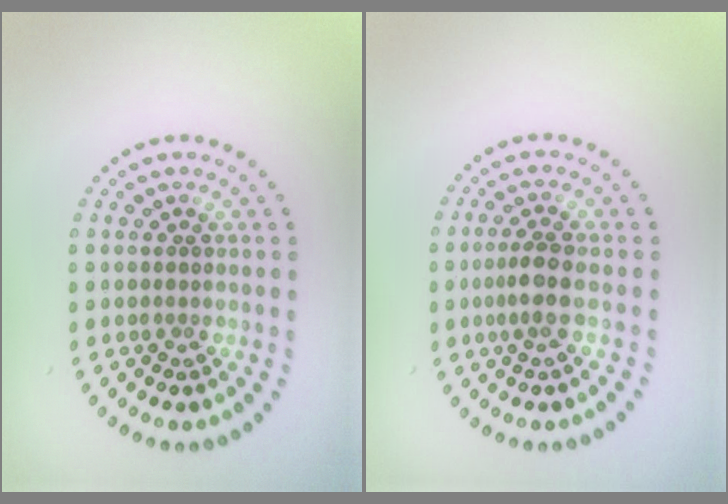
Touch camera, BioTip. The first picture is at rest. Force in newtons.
{"total": 2.2, "press": 1.9, "slide": 1.1}